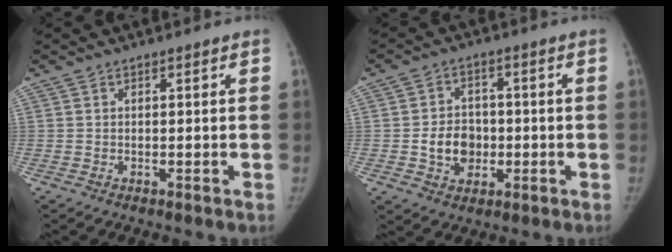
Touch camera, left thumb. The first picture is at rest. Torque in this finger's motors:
{"motor_torque": [-0.10, 0.16, 0.26, 0.16, 0.03]}